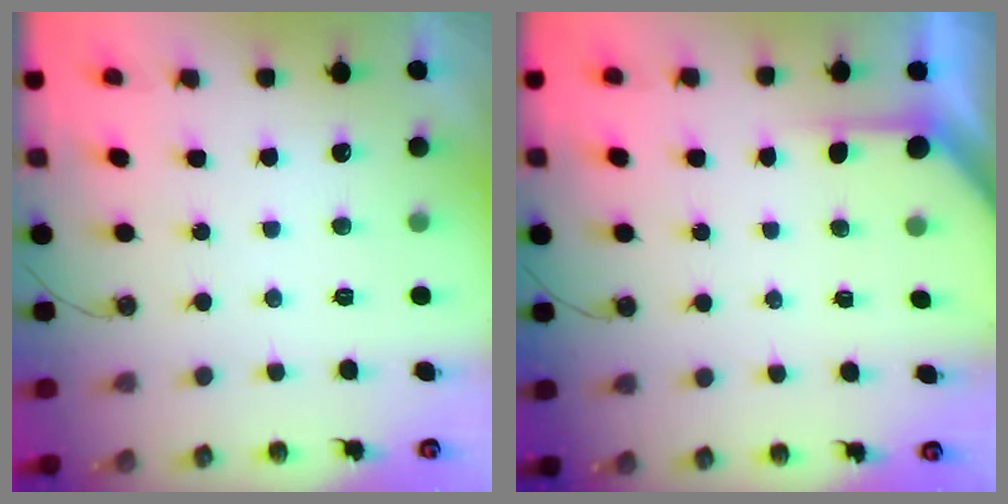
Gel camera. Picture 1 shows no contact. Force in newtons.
{"total": 2.5, "press": 2.5, "slide": 0.3}